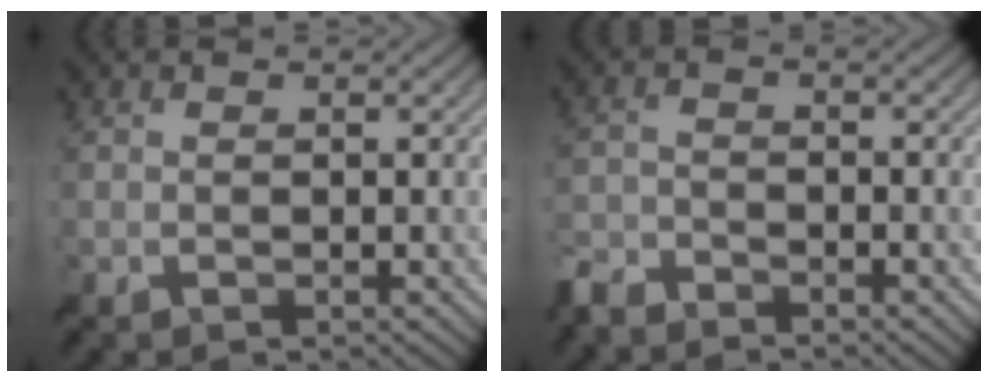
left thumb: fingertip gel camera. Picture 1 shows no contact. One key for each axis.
{"total": 3.3, "fx": -3.2, "fy": 0.6, "fz": 0.6, "tx": -0.016, "ty": -0.009, "tz": -0.077}